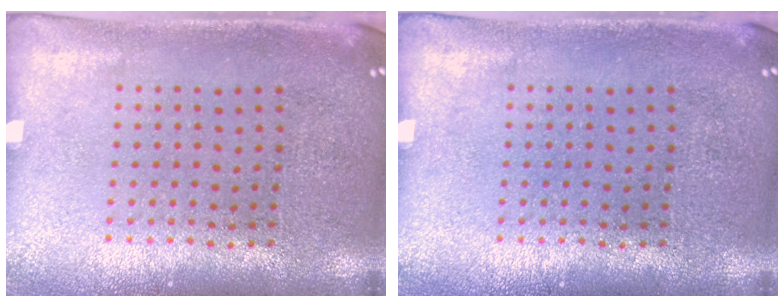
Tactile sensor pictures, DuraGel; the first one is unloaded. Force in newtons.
{"total": 0.0}